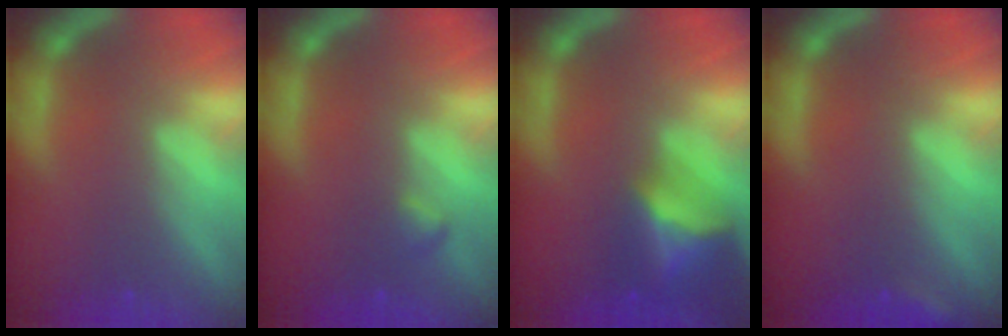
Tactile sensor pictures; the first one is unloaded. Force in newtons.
{"total": 0.9}
{"total": 7.0}
{"total": 1.4}